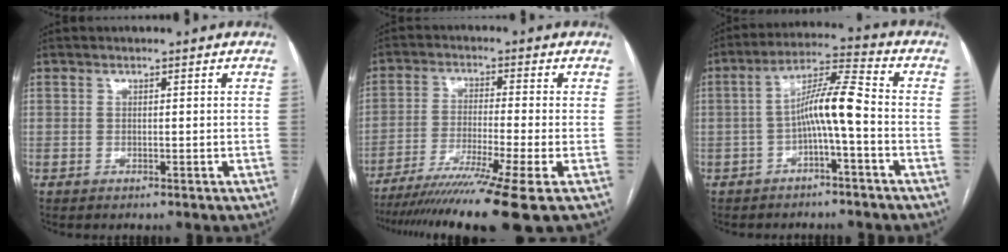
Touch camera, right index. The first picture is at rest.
{"total": 14.3, "force": [-10.6, -2.7, 9.3], "torque": [-0.150, -0.044, -0.170]}
{"total": 7.9, "force": [-1.9, 0.2, 7.6], "torque": [-0.137, 0.026, -0.034]}